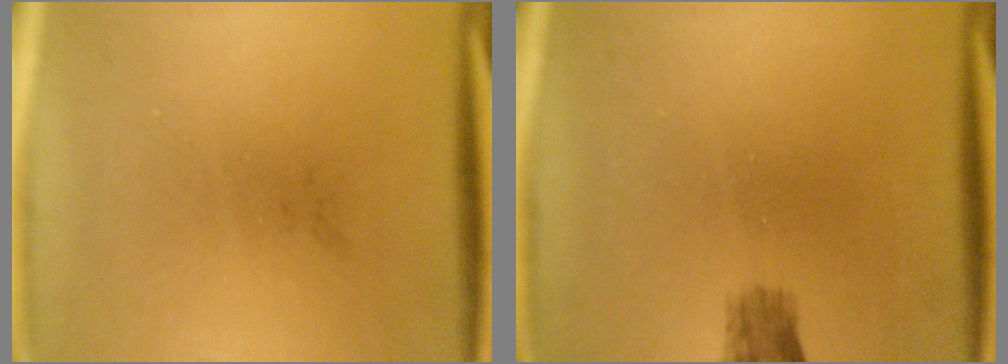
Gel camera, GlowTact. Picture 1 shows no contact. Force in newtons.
{"total": 2.3}